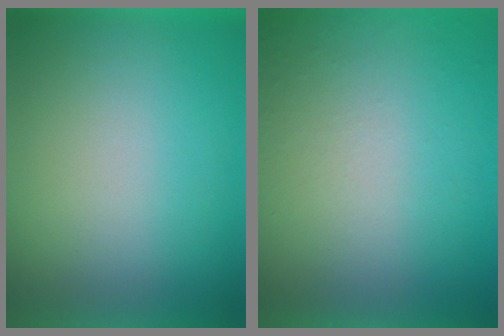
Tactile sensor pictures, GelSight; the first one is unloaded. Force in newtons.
{"total": 8.3}